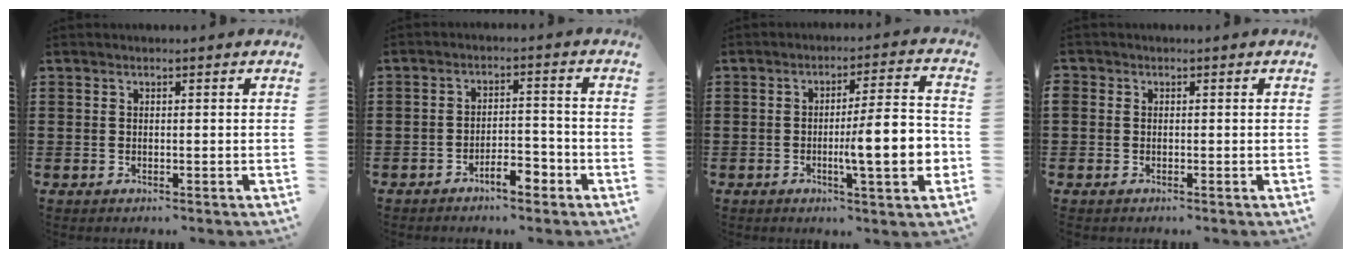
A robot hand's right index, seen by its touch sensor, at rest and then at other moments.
{"total": 4.9, "force": [-3.4, 1.6, 3.1], "torque": [-0.050, 0.013, -0.065]}
{"total": 10.2, "force": [-1.9, 1.7, 9.9], "torque": [-0.132, -0.014, -0.039]}
{"total": 0.9, "force": [-0.2, 0.9, 0.0], "torque": [-0.002, 0.005, -0.006]}